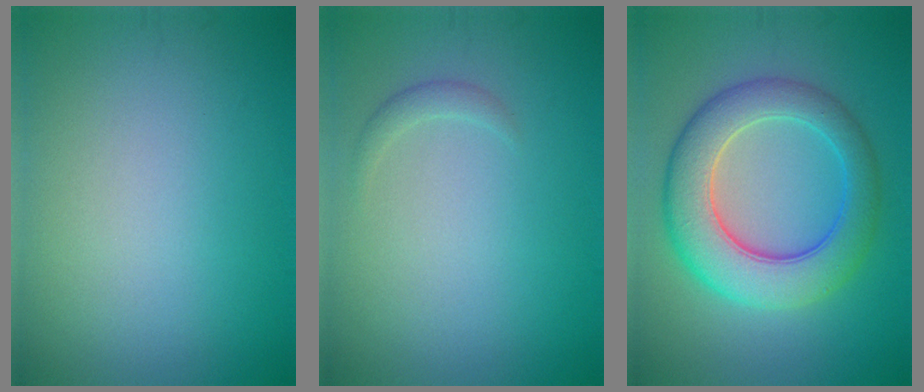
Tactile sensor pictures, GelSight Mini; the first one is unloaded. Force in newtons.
{"total": 0.9, "press": 0.9, "slide": 0.1}
{"total": 7.9, "press": 7.9, "slide": 0.1}